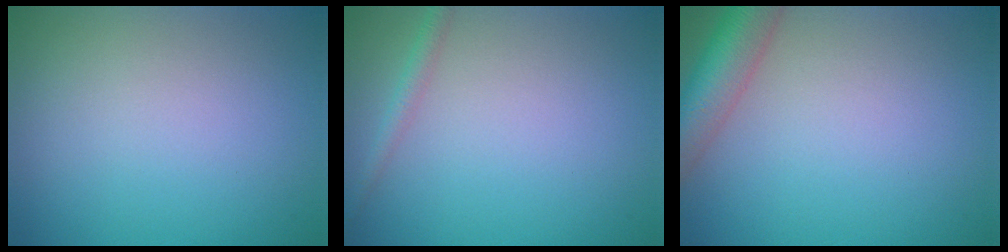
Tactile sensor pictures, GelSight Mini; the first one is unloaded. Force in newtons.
{"total": 1.3, "press": 1.3, "slide": 0.0}
{"total": 5.5, "press": 5.5, "slide": 0.2}